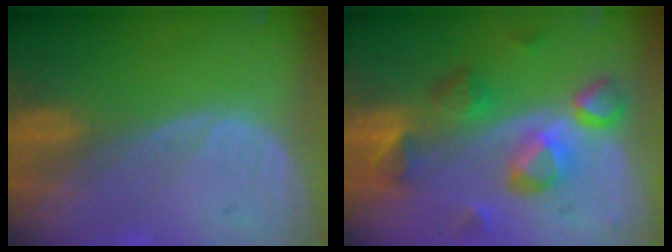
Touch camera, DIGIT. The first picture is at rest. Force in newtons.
{"total": 9.5, "press": 8.4, "slide": 4.5}